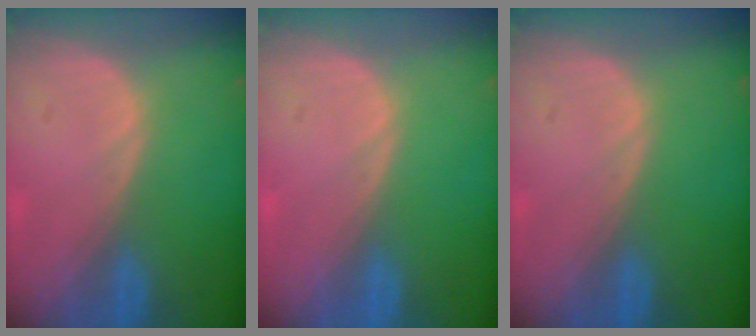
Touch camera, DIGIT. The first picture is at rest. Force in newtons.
{"total": 0.0}
{"total": 0.0}